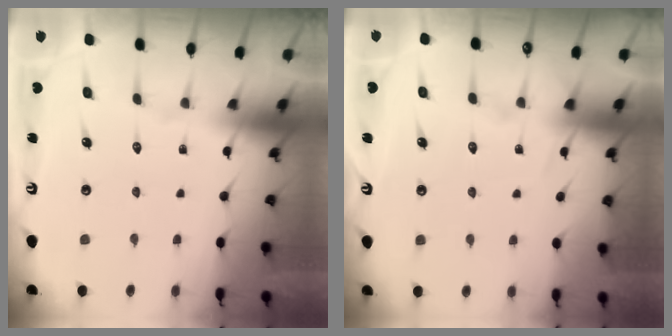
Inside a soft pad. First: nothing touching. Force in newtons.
{"total": 6.0, "press": 5.9, "slide": 0.8}